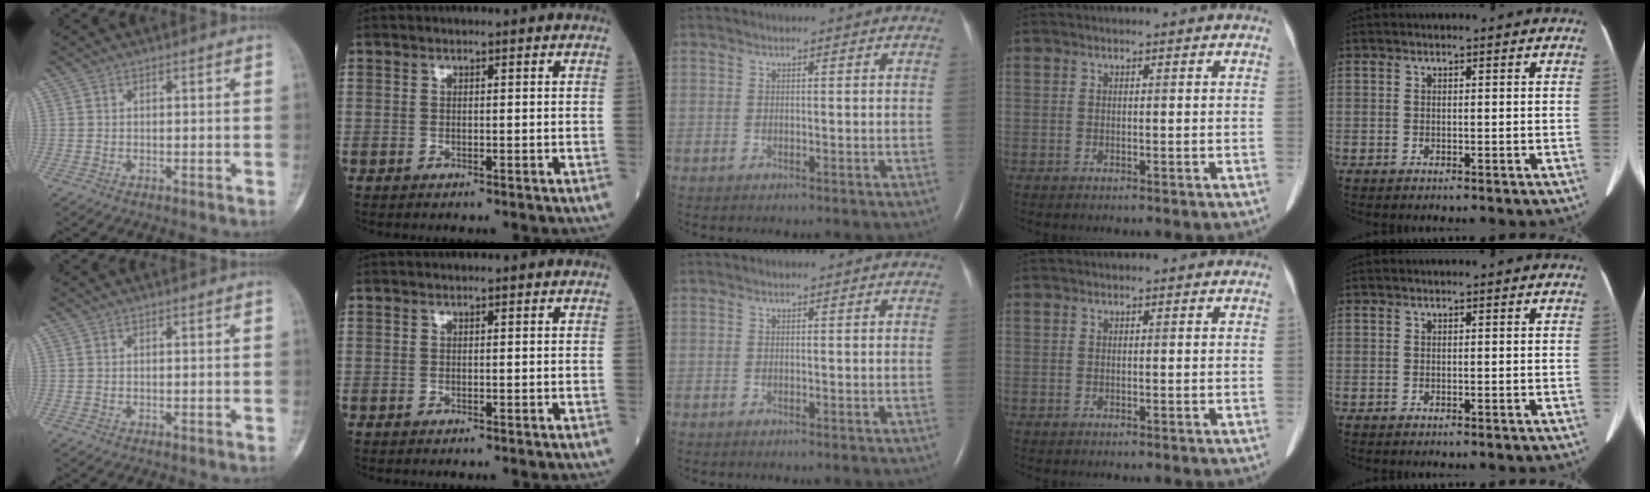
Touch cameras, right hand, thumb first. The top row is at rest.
{}